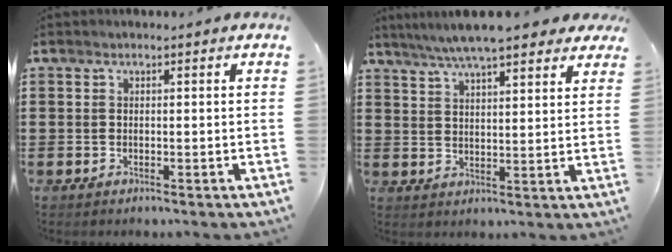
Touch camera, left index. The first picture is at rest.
{"total": 7.1, "force": [6.2, 0.6, 3.5], "torque": [-0.089, -0.013, 0.110]}